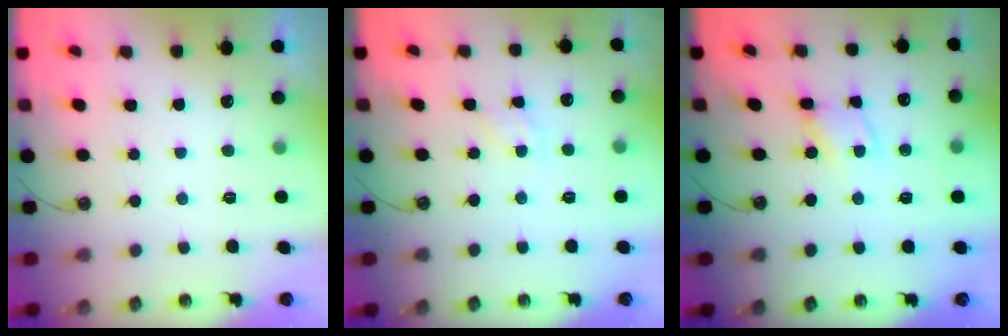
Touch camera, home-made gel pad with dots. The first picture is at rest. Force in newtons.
{"total": 1.6, "press": 1.6, "slide": 0.2}
{"total": 2.8, "press": 2.8, "slide": 0.2}